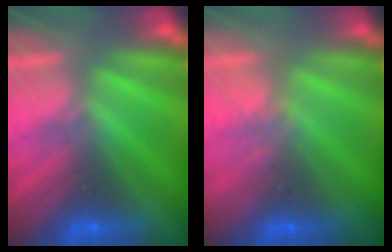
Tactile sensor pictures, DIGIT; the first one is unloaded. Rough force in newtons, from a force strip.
{"total": 2.4}